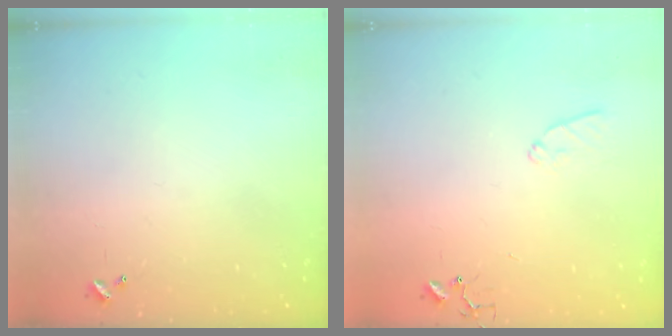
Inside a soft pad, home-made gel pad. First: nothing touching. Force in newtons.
{"total": 5.7, "press": 5.7, "slide": 0.6}